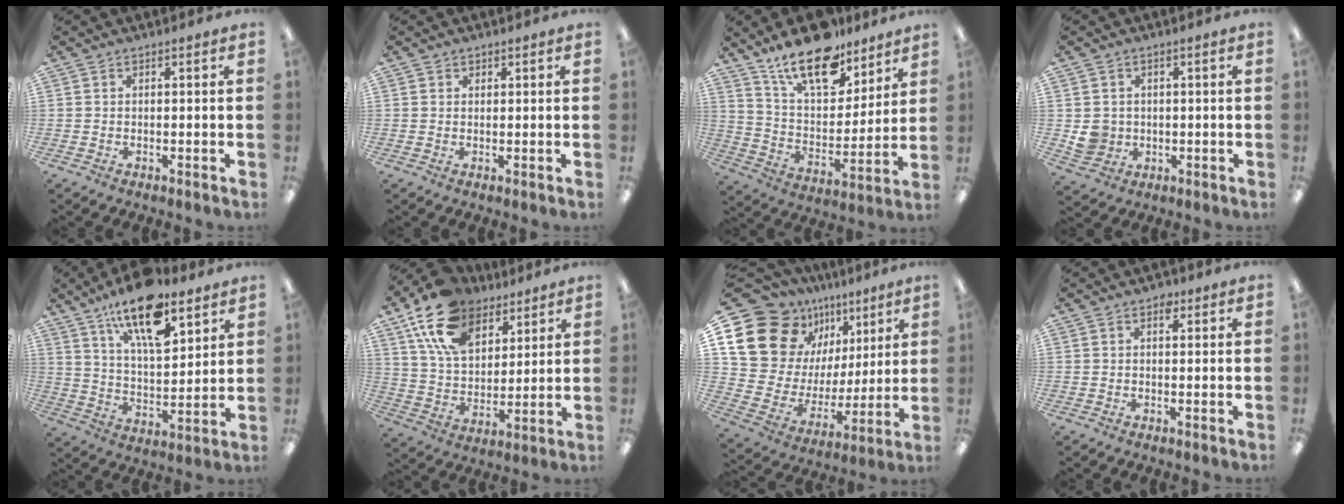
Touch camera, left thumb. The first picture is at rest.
{"total": 1.2, "force": [0.8, 0.9, -0.1], "torque": [0.002, 0.002, 0.015]}
{"total": 18.7, "force": [13.7, 8.3, 9.8], "torque": [-0.163, -0.082, 0.240]}
{"total": 4.9, "force": [0.4, 4.8, 0.8], "torque": [-0.009, 0.006, 0.011]}
{"total": 18.0, "force": [12.1, 7.0, 11.4], "torque": [-0.180, -0.066, 0.201]}
{"total": 17.7, "force": [11.3, 10.6, 8.5], "torque": [-0.164, -0.046, 0.212]}
{"total": 18.4, "force": [10.7, 12.9, 7.7], "torque": [-0.154, -0.065, 0.209]}
{"total": 1.9, "force": [0.8, 1.3, 1.1], "torque": [-0.006, -0.002, 0.010]}